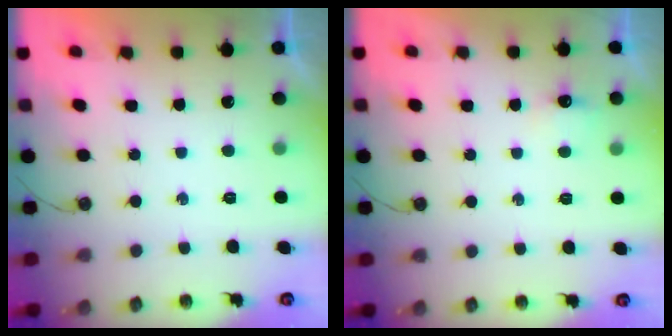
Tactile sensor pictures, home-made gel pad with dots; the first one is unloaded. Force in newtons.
{"total": 3.9, "press": 3.9, "slide": 0.7}